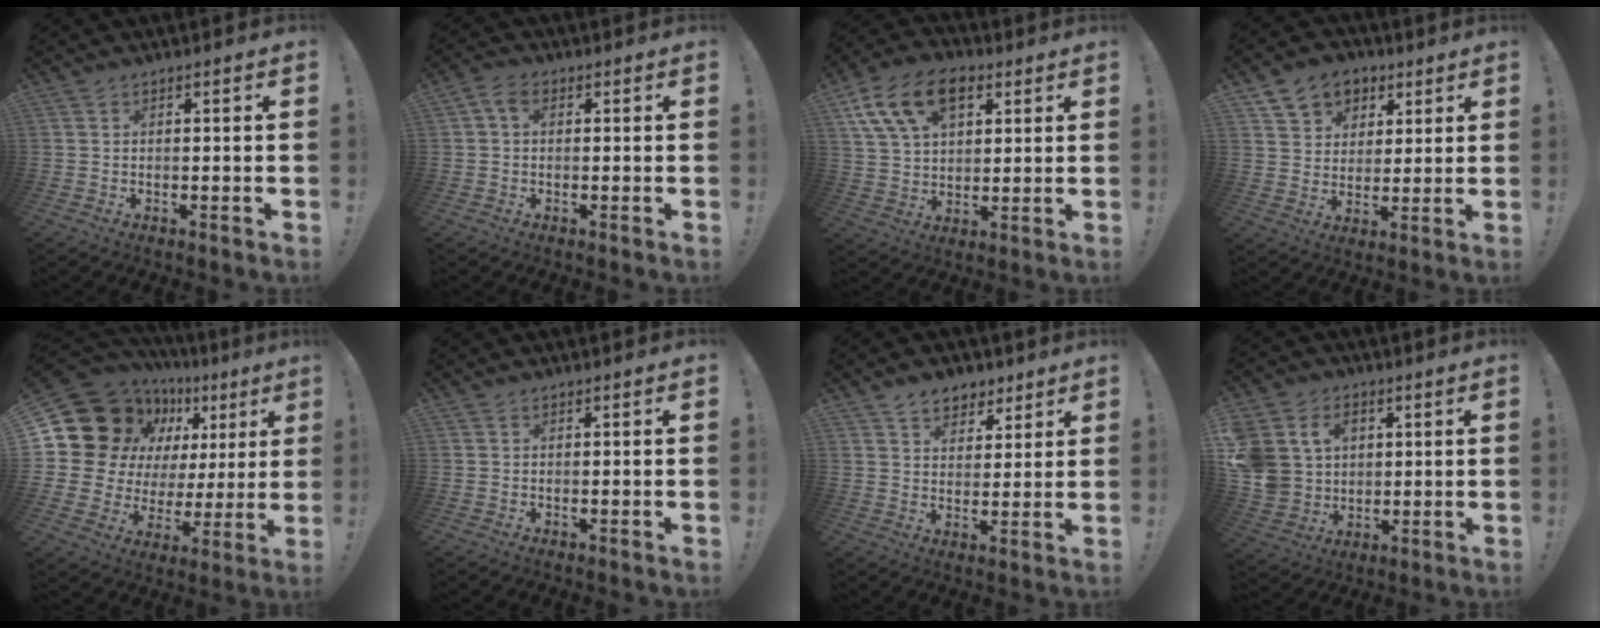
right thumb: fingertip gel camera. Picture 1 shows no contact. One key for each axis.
{"total": 3.5, "fx": 0.5, "fy": 2.3, "fz": 2.6, "tx": -0.044, "ty": 0.007, "tz": 0.010}
{"total": 16.9, "fx": 7.8, "fy": 10.9, "fz": 10.3, "tx": -0.177, "ty": -0.026, "tz": 0.144}
{"total": 9.9, "fx": 5.0, "fy": 7.9, "fz": 3.0, "tx": -0.042, "ty": -0.025, "tz": 0.101}
{"total": 18.8, "fx": 9.4, "fy": 12.6, "fz": 10.3, "tx": -0.166, "ty": -0.068, "tz": 0.200}
{"total": 0.0}
{"total": 8.0, "fx": 5.3, "fy": 5.5, "fz": 2.3, "tx": -0.023, "ty": -0.032, "tz": 0.100}
{"total": 13.6, "fx": 3.8, "fy": 11.6, "fz": 6.1, "tx": -0.131, "ty": -0.010, "tz": 0.080}